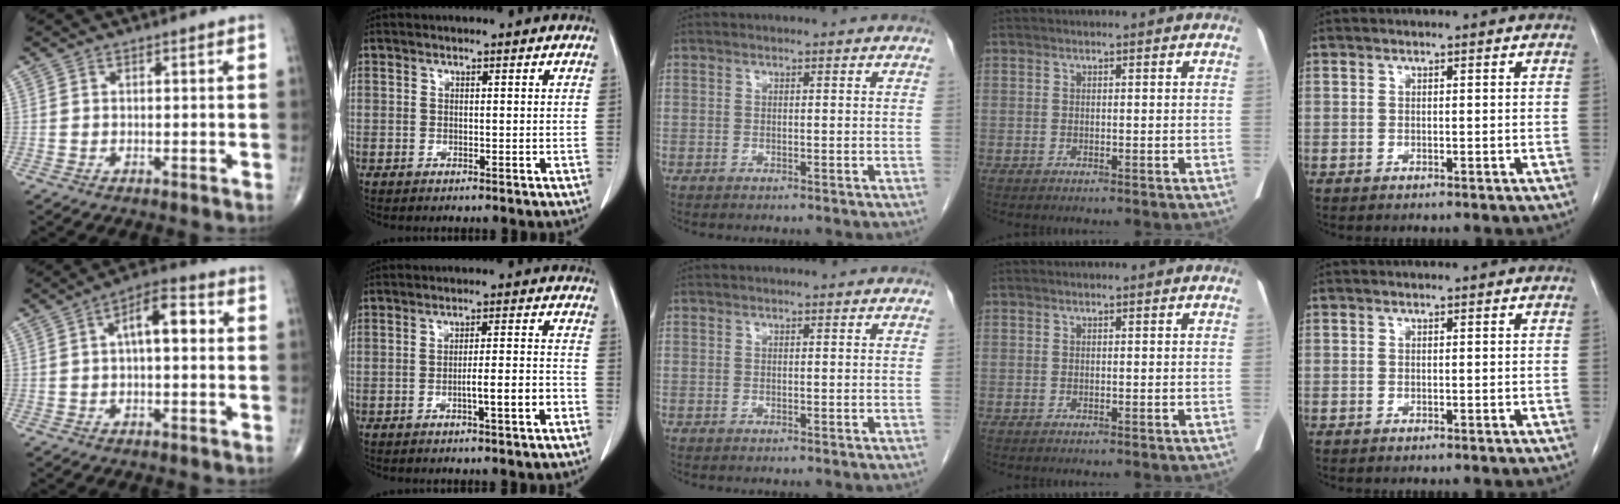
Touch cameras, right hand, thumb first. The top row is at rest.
{"thumb": {"total": 8.7, "force": [1.4, 3.7, 7.7], "torque": [-0.112, 0.025, 0.012]}, "index": {"total": 5.3, "force": [-2.4, 0.0, 4.8], "torque": [-0.069, 0.006, -0.035]}}